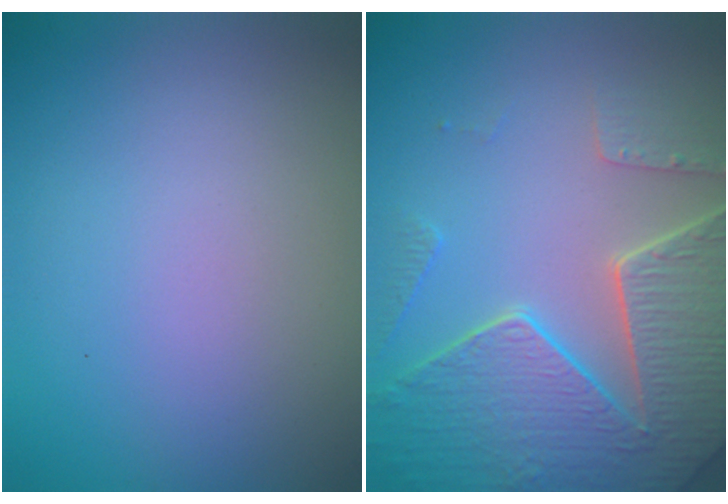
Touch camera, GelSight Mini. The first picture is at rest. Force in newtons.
{"total": 8.2, "press": 6.1, "slide": 5.6}